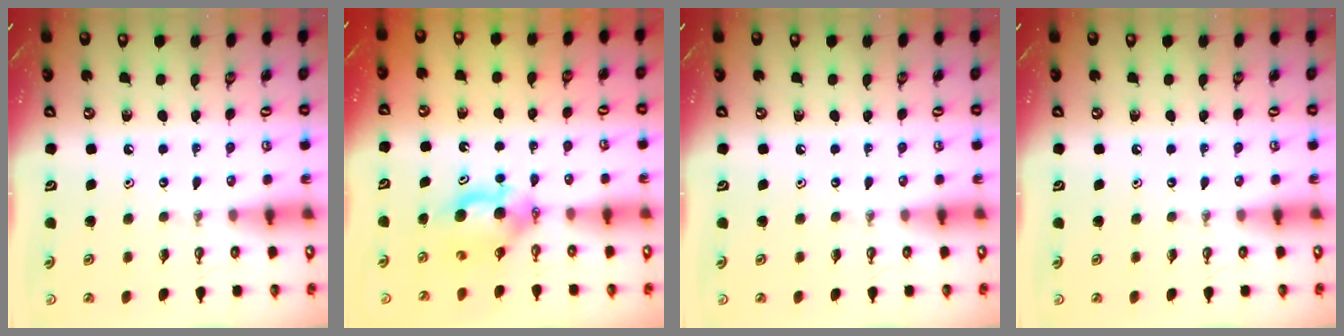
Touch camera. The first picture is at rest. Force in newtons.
{"total": 6.2, "press": 5.9, "slide": 1.7}
{"total": 0.0}
{"total": 0.0}